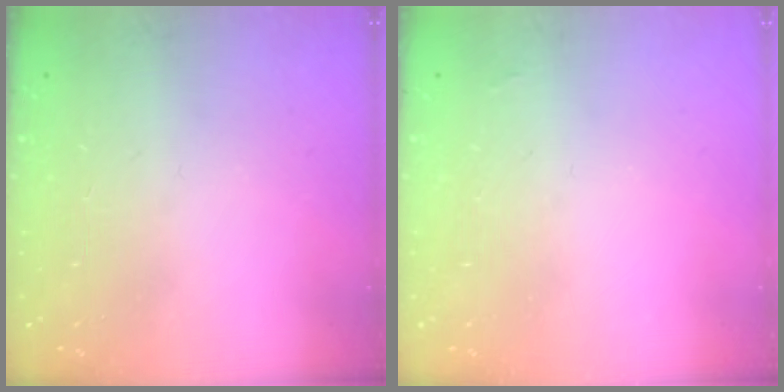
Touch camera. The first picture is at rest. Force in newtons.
{"total": 1.3, "press": 1.3, "slide": 0.2}